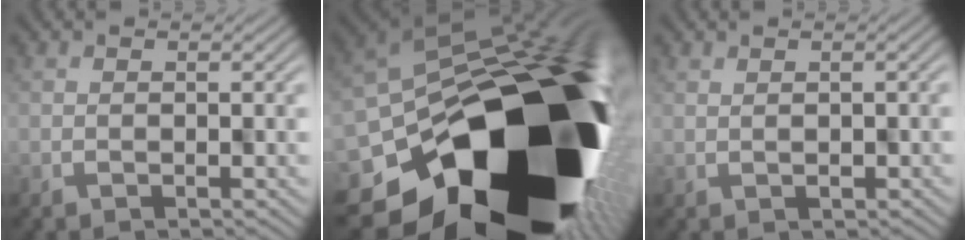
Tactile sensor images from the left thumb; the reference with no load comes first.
{"total": 22.1, "force": [-7.8, 14.1, 15.1], "torque": [-0.240, -0.069, -0.096]}
{"total": 0.9, "force": [0.5, 0.5, 0.7], "torque": [-0.009, -0.001, 0.013]}